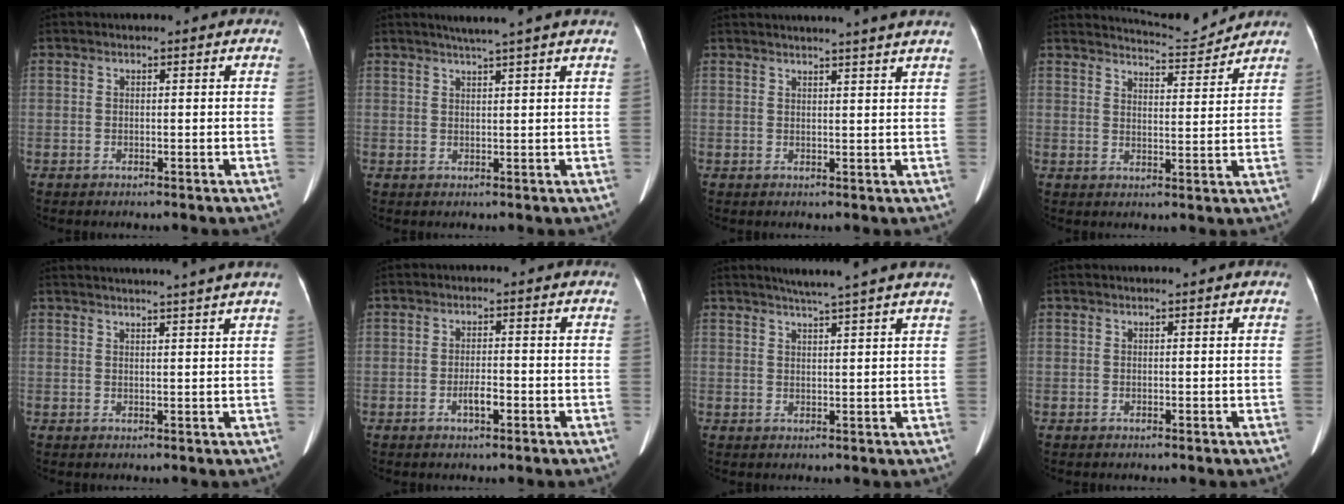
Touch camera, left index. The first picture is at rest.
{"total": 4.9, "force": [3.9, -1.2, 2.6], "torque": [-0.037, 0.009, 0.056]}
{"total": 8.9, "force": [8.1, -1.4, 3.6], "torque": [-0.043, 0.003, 0.081]}
{"total": 6.2, "force": [6.2, -0.8, -0.3], "torque": [-0.010, -0.010, 0.094]}
{"total": 9.4, "force": [8.6, -1.9, 3.4], "torque": [-0.039, -0.002, 0.096]}
{"total": 2.4, "force": [-1.1, 0.6, 2.0], "torque": [-0.036, 0.001, -0.018]}
{"total": 7.5, "force": [6.4, -1.3, 3.8], "torque": [-0.055, 0.012, 0.077]}
{"total": 0.0}